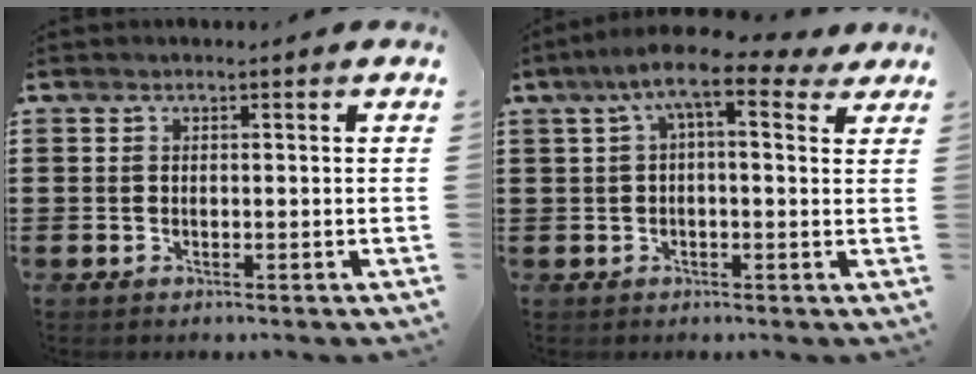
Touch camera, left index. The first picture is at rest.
{"total": 9.2, "force": [4.7, 2.0, 7.6], "torque": [-0.149, -0.006, 0.078]}